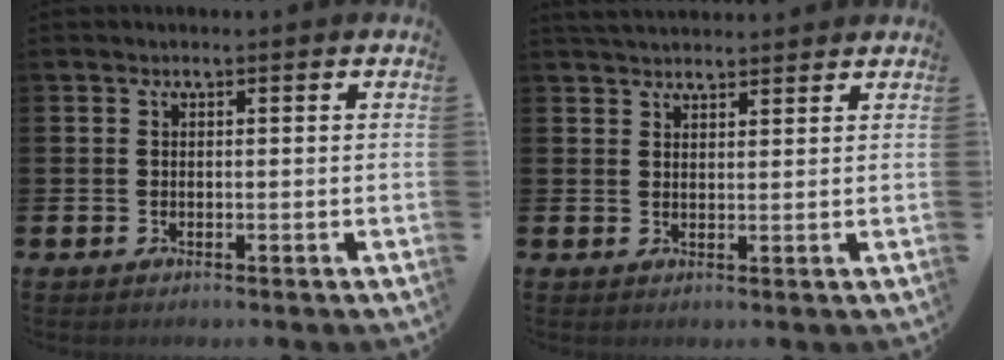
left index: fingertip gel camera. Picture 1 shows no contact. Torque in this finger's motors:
{"motor_torque": [0.10, -0.69, 0.57, 0.10]}